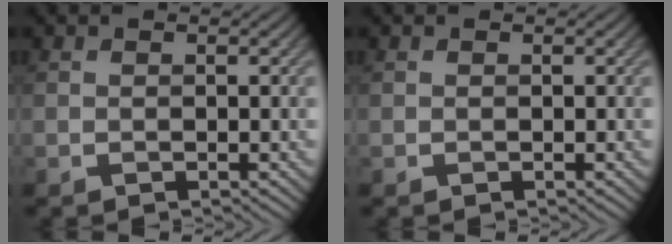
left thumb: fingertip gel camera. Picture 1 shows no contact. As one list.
[{"total": 0.0}]